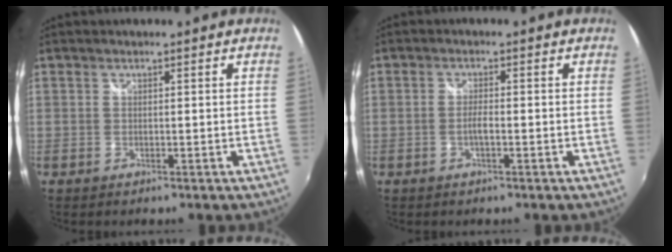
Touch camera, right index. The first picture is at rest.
{"total": 1.8, "force": [-0.7, 0.3, 1.6], "torque": [-0.033, 0.001, -0.013]}